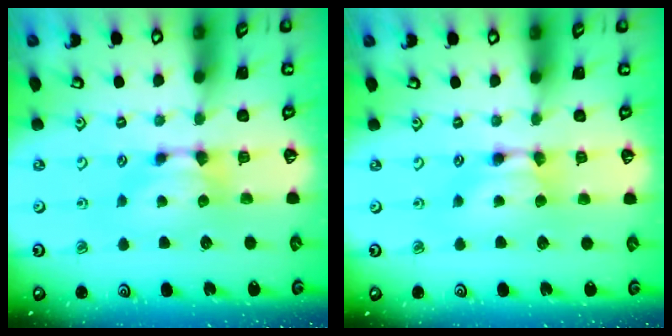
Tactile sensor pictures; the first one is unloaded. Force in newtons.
{"total": 1.5, "press": 1.5, "slide": 0.2}